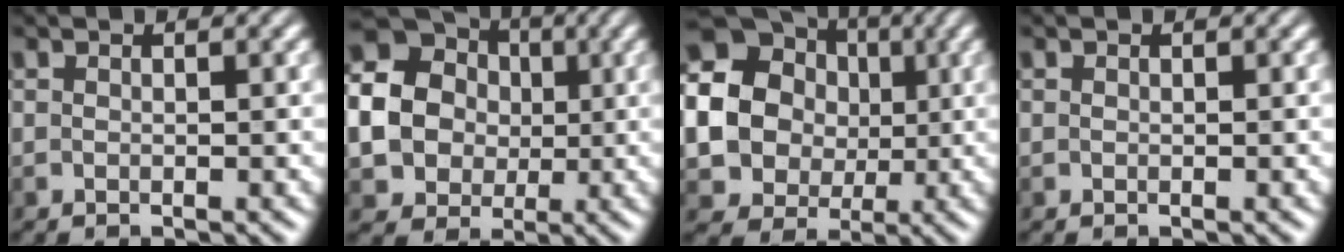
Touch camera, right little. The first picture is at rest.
{"total": 16.8, "force": [2.0, 15.5, 6.4], "torque": [-0.162, 0.012, 0.005]}
{"total": 21.3, "force": [3.0, 19.8, 7.5], "torque": [-0.186, 0.007, 0.016]}
{"total": 0.0}